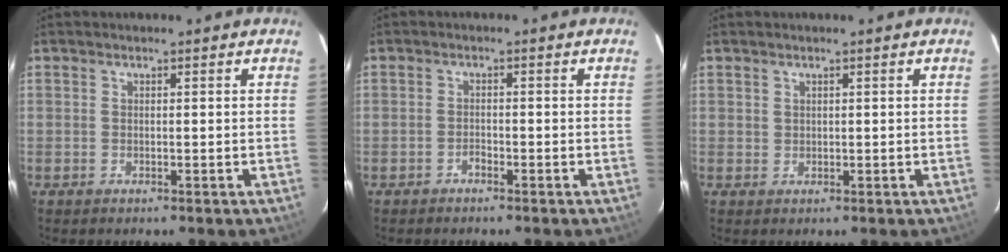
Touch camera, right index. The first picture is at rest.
{"total": 1.0, "force": [-0.9, 0.3, 0.2], "torque": [-0.003, 0.002, -0.017]}
{"total": 0.8, "force": [0.6, 0.5, 0.0], "torque": [0.004, 0.003, 0.010]}